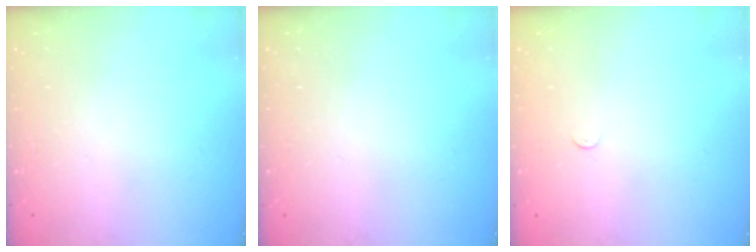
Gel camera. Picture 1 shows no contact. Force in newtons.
{"total": 0.0}
{"total": 2.3, "press": 2.3, "slide": 0.3}